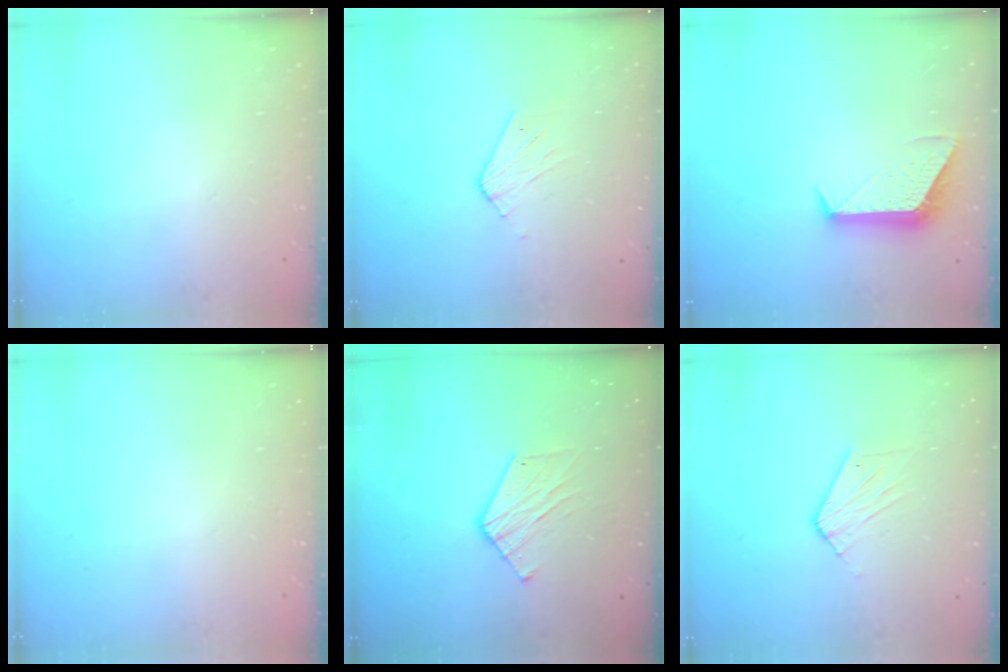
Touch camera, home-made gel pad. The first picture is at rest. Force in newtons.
{"total": 4.8, "press": 4.8, "slide": 0.2}
{"total": 11.8, "press": 11.8, "slide": 0.8}
{"total": 0.0}
{"total": 8.3, "press": 8.3, "slide": 0.1}
{"total": 6.2, "press": 6.2, "slide": 0.5}